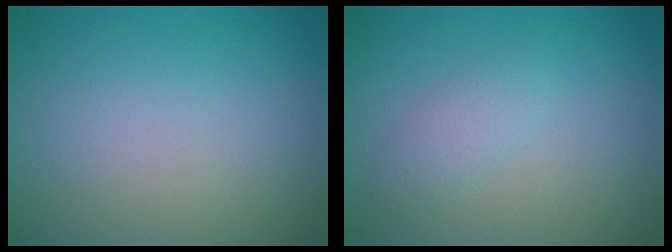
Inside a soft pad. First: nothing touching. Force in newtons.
{"total": 1.8, "press": 1.8, "slide": 0.1}